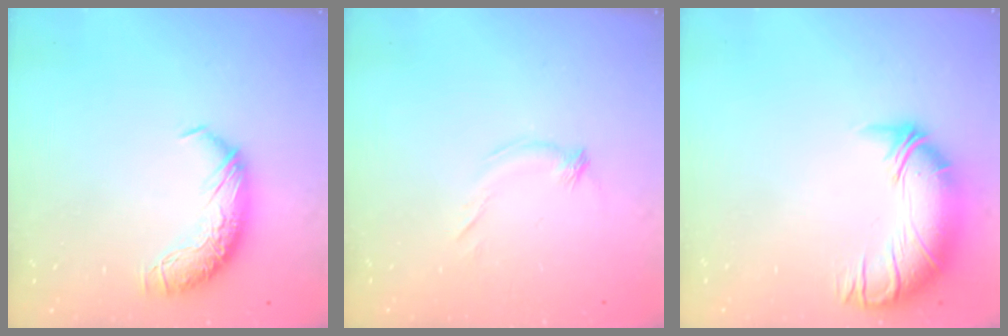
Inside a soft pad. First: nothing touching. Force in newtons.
{"total": 5.3, "press": 5.1, "slide": 1.3}
{"total": 2.7, "press": 0.3, "slide": 2.7}